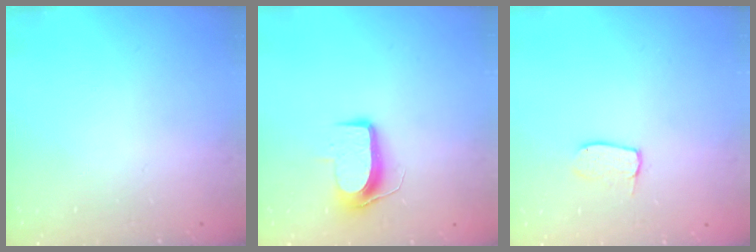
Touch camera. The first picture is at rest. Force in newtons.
{"total": 9.5, "press": 9.5, "slide": 0.3}
{"total": 4.3, "press": 4.3, "slide": 0.2}